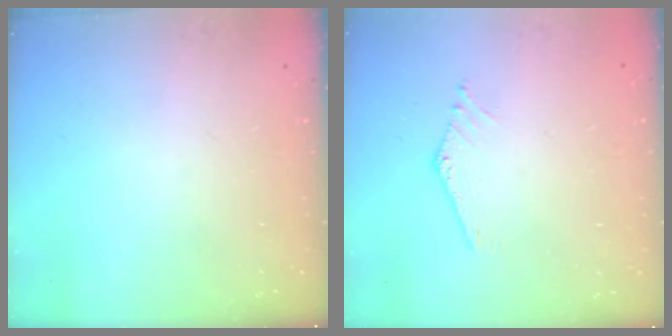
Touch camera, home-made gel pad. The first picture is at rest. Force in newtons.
{"total": 1.2, "press": 1.2, "slide": 0.1}